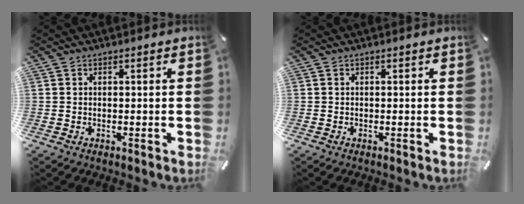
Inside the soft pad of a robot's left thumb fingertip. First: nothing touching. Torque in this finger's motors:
{"motor_torque": [-0.04, 0.03, -0.02, 0.01, 0.00]}